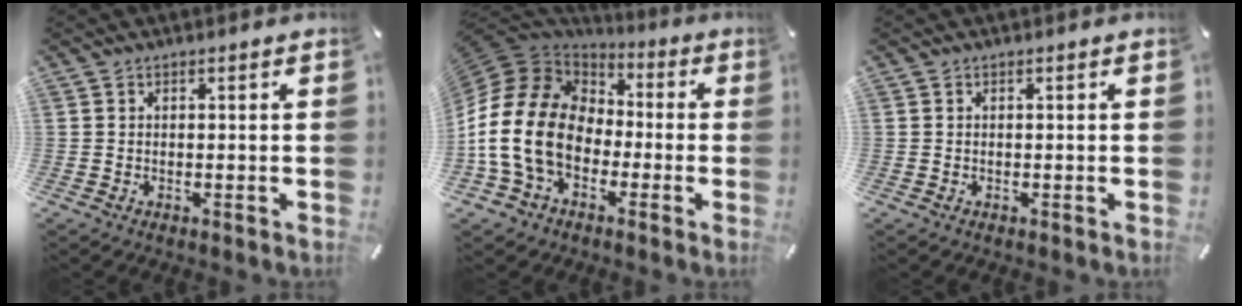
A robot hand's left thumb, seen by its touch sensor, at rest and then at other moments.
{"total": 18.3, "force": [-4.1, 14.1, 11.0], "torque": [-0.253, 0.019, -0.075]}
{"total": 0.0}